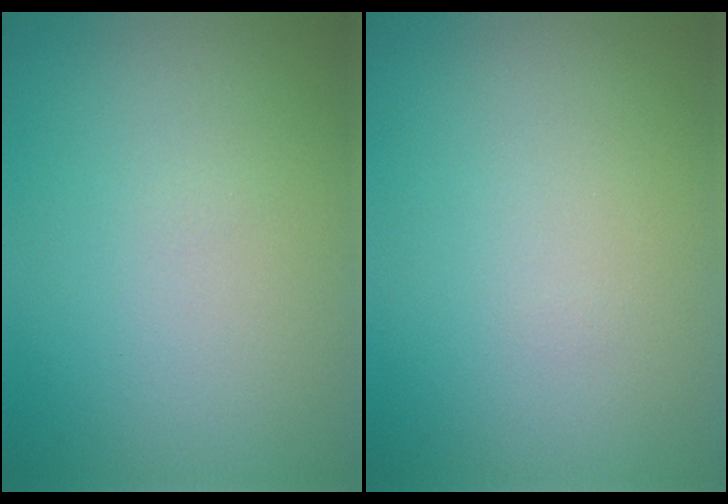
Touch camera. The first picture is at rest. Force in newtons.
{"total": 0.0}